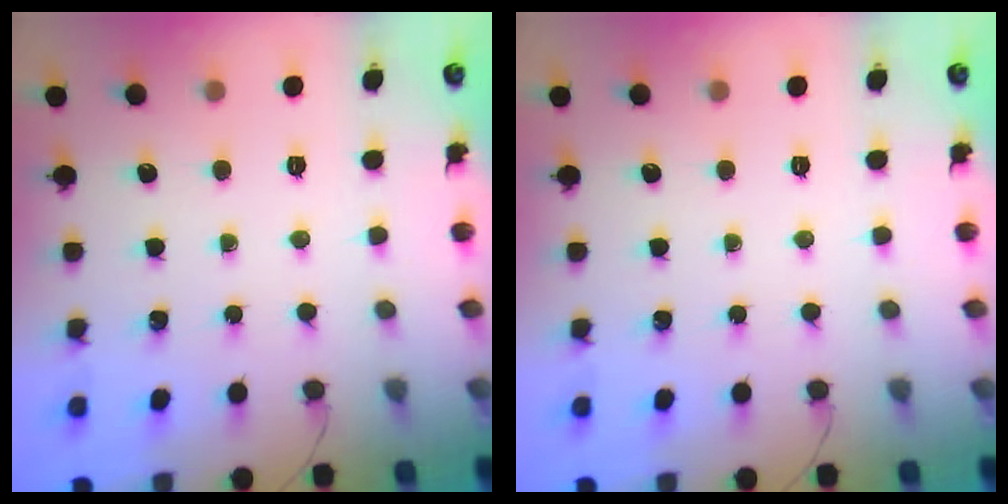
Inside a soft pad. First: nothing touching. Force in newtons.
{"total": 0.0}